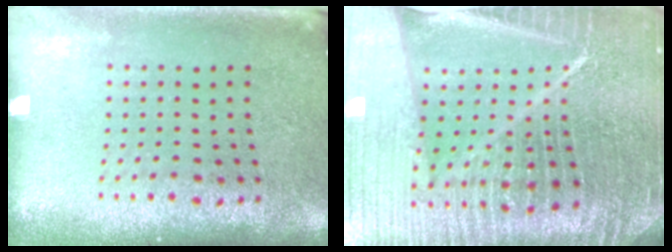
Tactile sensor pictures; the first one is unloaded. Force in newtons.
{"total": 7.1, "press": 6.0, "slide": 3.7}